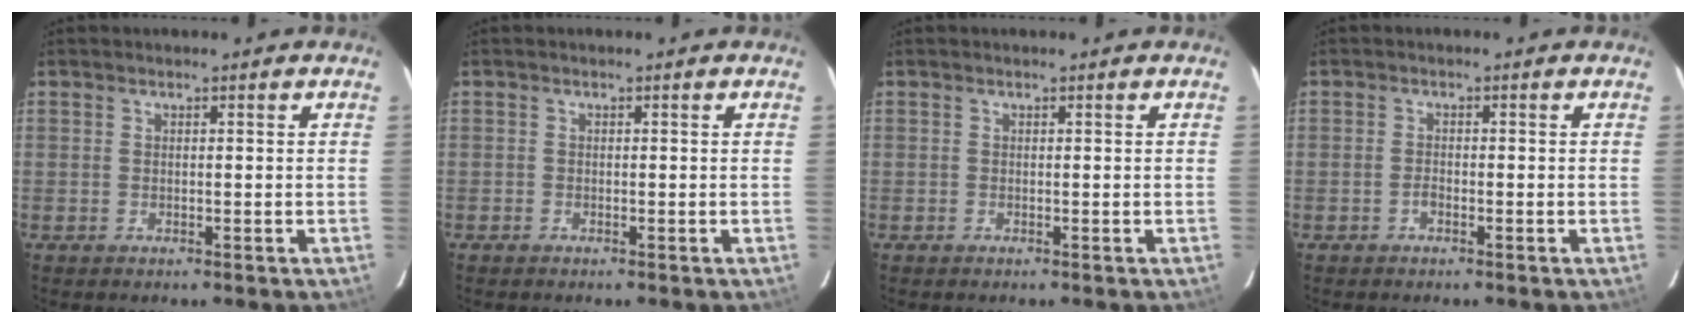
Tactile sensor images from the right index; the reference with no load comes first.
{"total": 0.6, "force": [-0.5, 0.4, 0.0], "torque": [-0.002, 0.001, -0.012]}
{"total": 0.0}
{"total": 1.0, "force": [-0.7, 0.6, 0.5], "torque": [-0.010, 0.001, -0.014]}